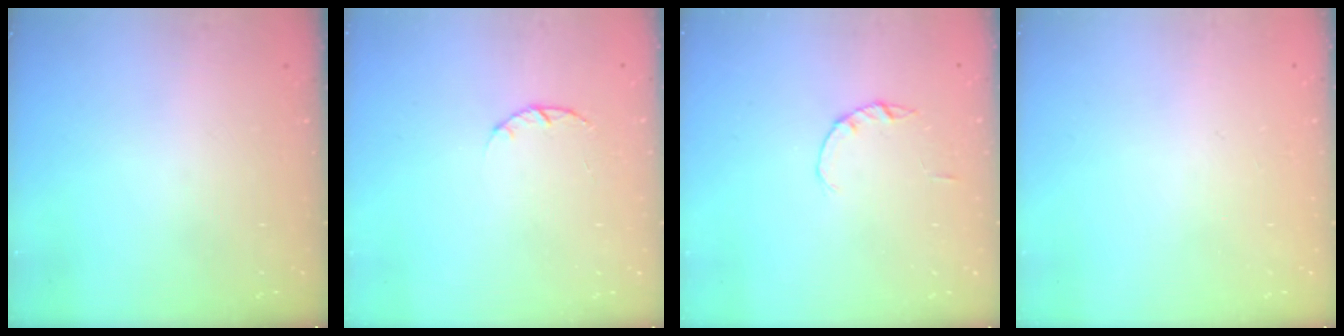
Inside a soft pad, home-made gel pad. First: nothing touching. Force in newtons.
{"total": 1.4, "press": 1.3, "slide": 0.3}
{"total": 1.0, "press": 1.0, "slide": 0.2}
{"total": 2.6, "press": 2.6, "slide": 0.2}